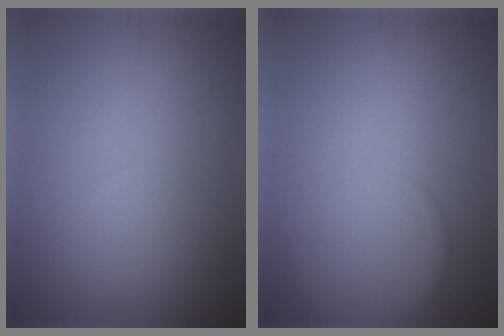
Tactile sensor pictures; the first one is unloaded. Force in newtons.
{"total": 1.5, "press": 1.5, "slide": 0.1}